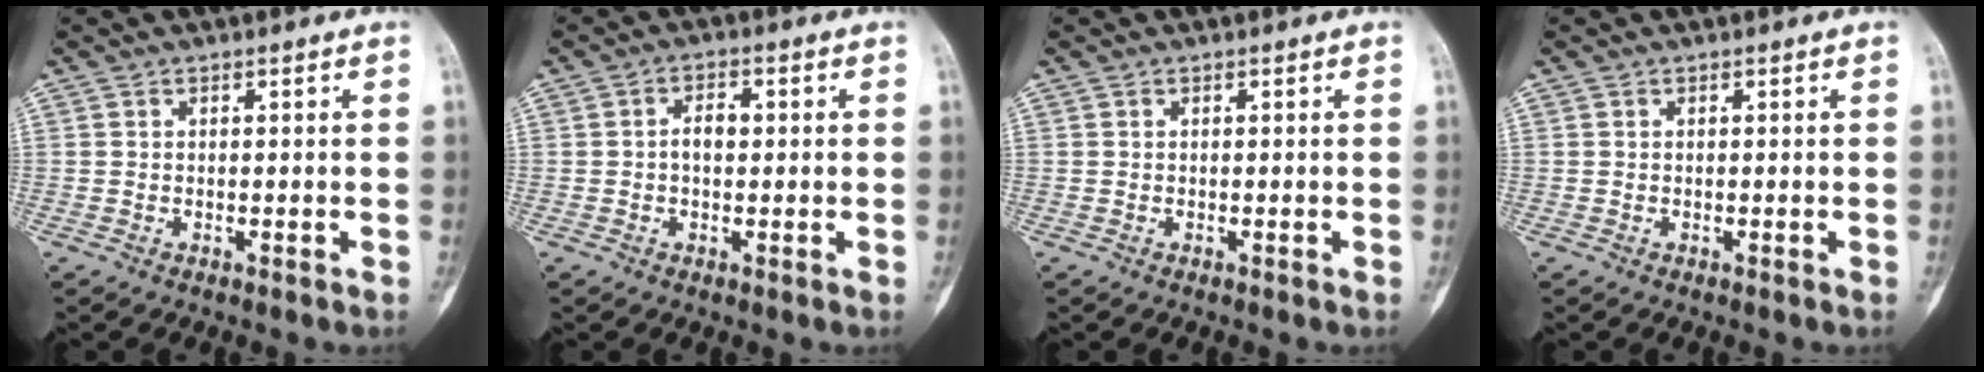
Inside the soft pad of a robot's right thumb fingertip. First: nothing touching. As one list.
[{"total": 3.4, "force": [0.1, 2.1, 2.7], "torque": [-0.043, 0.010, -0.001]}, {"total": 0.0}, {"total": 0.0}]